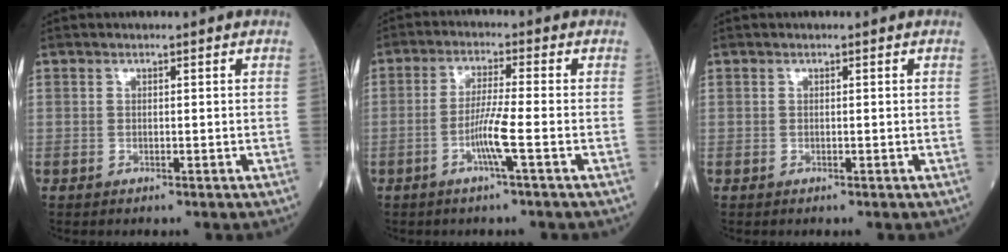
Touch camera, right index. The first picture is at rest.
{"total": 5.1, "force": [-1.8, -0.8, 4.7], "torque": [-0.095, -0.004, -0.036]}
{"total": 0.0}